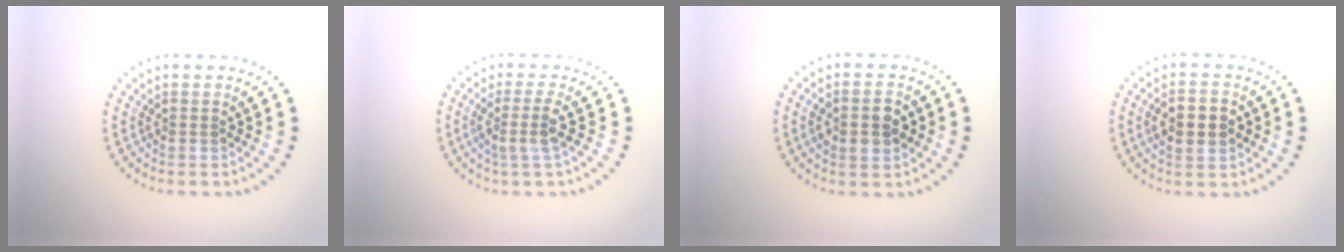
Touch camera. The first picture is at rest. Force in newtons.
{"total": 2.5, "press": 1.9, "slide": 1.5}
{"total": 3.6, "press": 3.6, "slide": 0.2}
{"total": 4.7, "press": 4.7, "slide": 0.3}